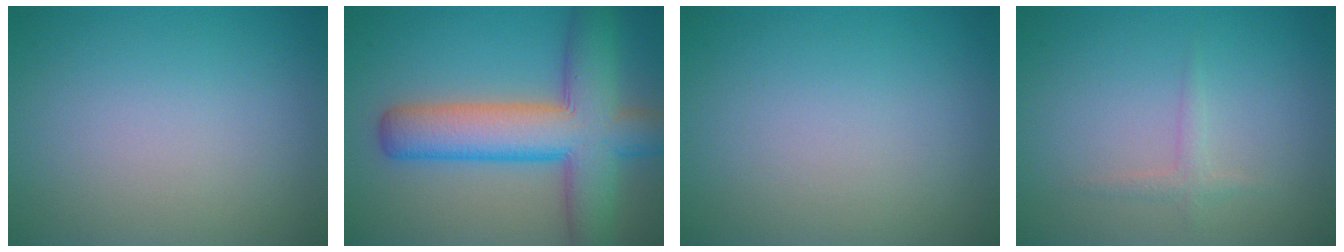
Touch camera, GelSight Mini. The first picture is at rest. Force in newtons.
{"total": 9.9, "press": 9.9, "slide": 0.6}
{"total": 0.0}
{"total": 1.1, "press": 1.1, "slide": 0.0}